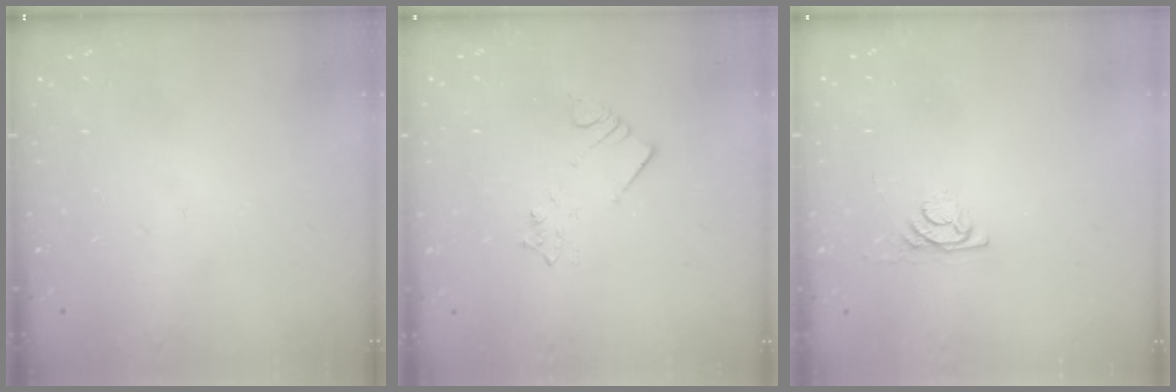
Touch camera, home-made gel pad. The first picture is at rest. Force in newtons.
{"total": 2.3, "press": 2.3, "slide": 0.3}
{"total": 2.9, "press": 2.9, "slide": 0.4}